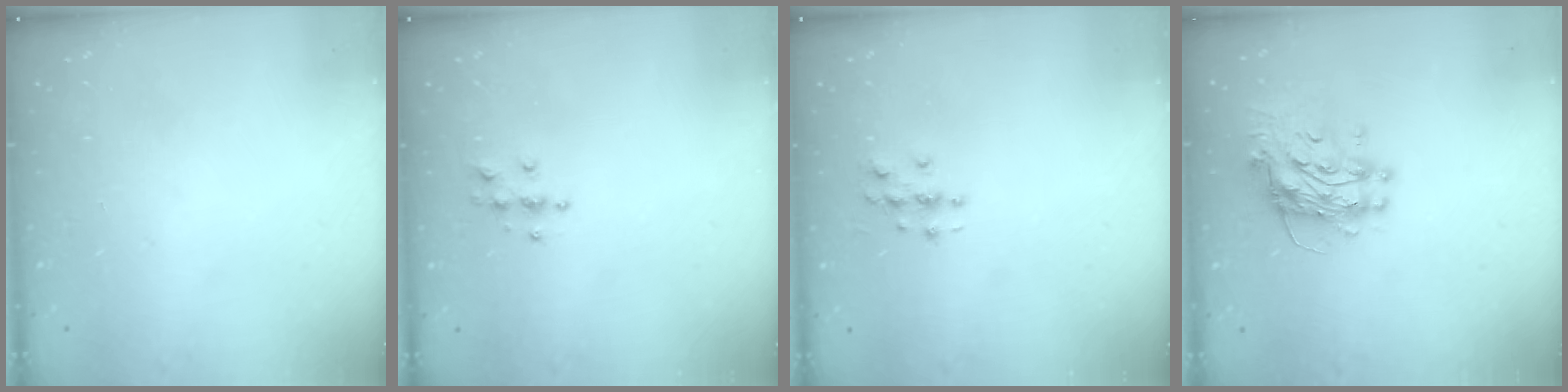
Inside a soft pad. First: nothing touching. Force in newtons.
{"total": 3.7, "press": 3.7, "slide": 0.4}
{"total": 2.8, "press": 2.8, "slide": 0.3}
{"total": 11.7, "press": 11.6, "slide": 1.2}